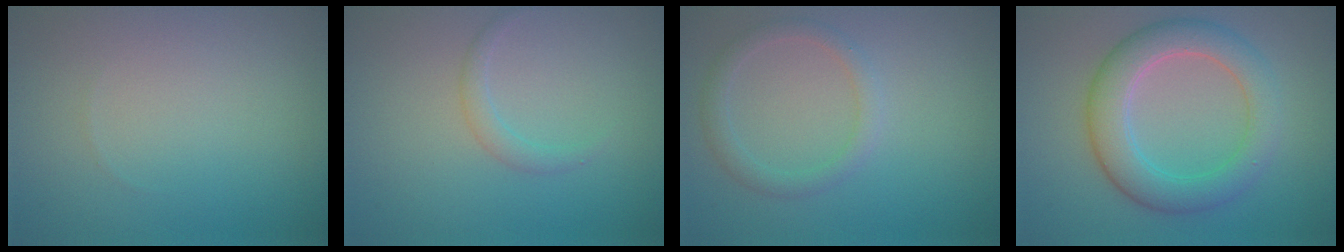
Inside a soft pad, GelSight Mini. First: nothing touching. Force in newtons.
{"total": 1.1, "press": 1.1, "slide": 0.1}
{"total": 1.8, "press": 1.8, "slide": 0.1}
{"total": 5.4, "press": 5.4, "slide": 0.2}